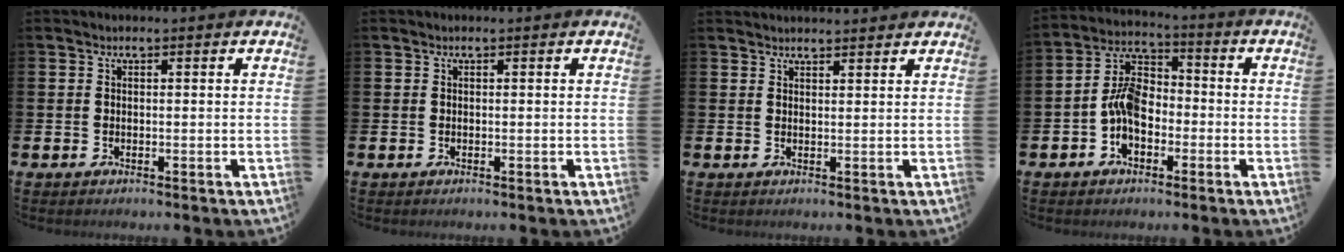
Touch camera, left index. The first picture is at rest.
{"total": 0.0}
{"total": 2.1, "force": [2.1, 0.1, 0.0], "torque": [-0.001, -0.006, 0.038]}
{"total": 6.7, "force": [-1.6, 4.5, 4.7], "torque": [-0.102, 0.007, -0.037]}